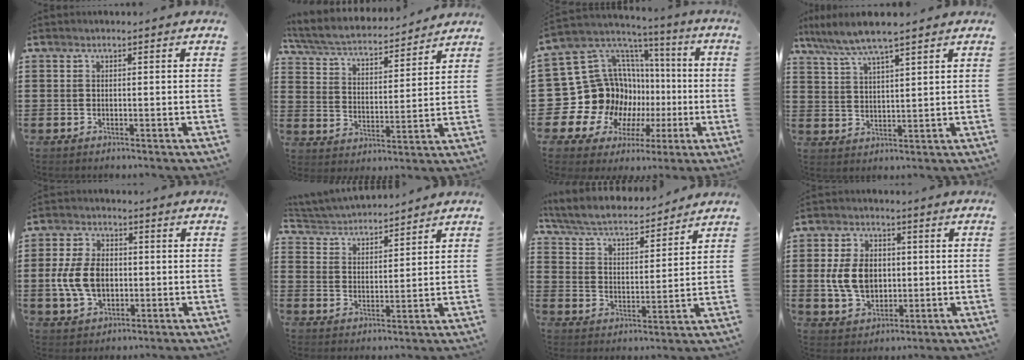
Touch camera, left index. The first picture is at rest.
{"total": 4.6, "force": [4.3, 0.5, 1.5], "torque": [-0.052, -0.030, 0.067]}
{"total": 18.7, "force": [-2.4, 16.6, 8.1], "torque": [-0.201, -0.044, 0.013]}
{"total": 5.8, "force": [4.9, 0.2, 3.1], "torque": [-0.076, -0.016, 0.086]}
{"total": 8.2, "force": [-0.6, 5.5, 6.0], "torque": [-0.149, 0.006, -0.018]}
{"total": 3.8, "force": [3.7, 0.5, 0.0], "torque": [-0.019, -0.020, 0.064]}
{"total": 4.9, "force": [4.6, 0.6, 1.6], "torque": [-0.054, -0.031, 0.074]}
{"total": 8.3, "force": [0.3, 6.0, 5.7], "torque": [-0.130, 0.008, 0.001]}